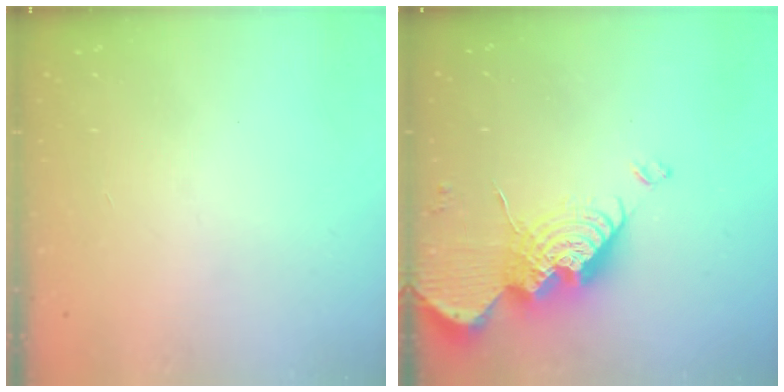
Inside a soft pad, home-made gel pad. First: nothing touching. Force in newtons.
{"total": 15.4, "press": 15.4, "slide": 1.1}